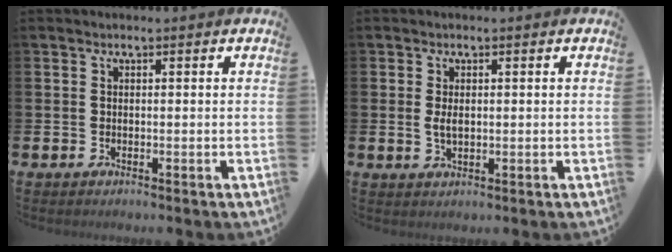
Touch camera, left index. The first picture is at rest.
{"total": 2.0, "force": [0.2, 1.0, 1.7], "torque": [-0.020, -0.001, -0.001]}